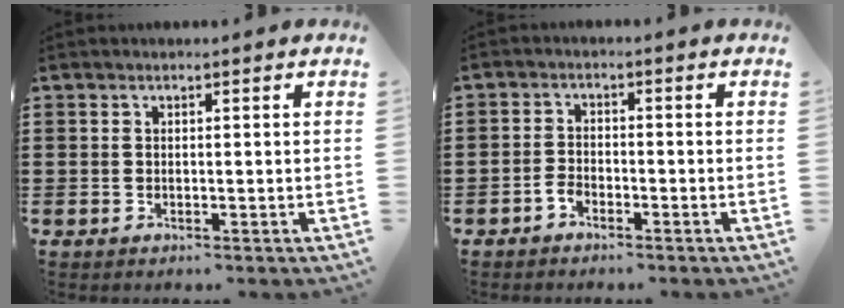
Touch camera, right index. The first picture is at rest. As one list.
[{"total": 1.9, "force": [-1.4, 1.0, 0.6], "torque": [-0.017, 0.002, -0.030]}]